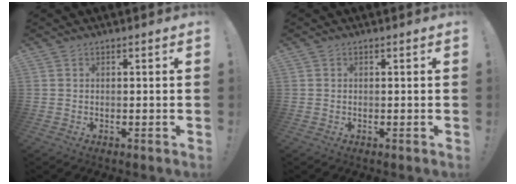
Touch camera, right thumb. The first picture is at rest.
{"total": 0.0}